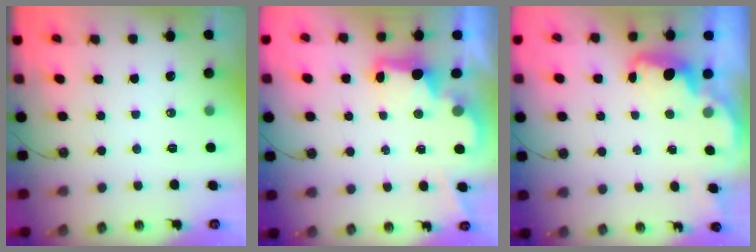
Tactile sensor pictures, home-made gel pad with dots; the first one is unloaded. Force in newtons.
{"total": 3.0, "press": 2.9, "slide": 0.6}
{"total": 2.3, "press": 2.3, "slide": 0.5}